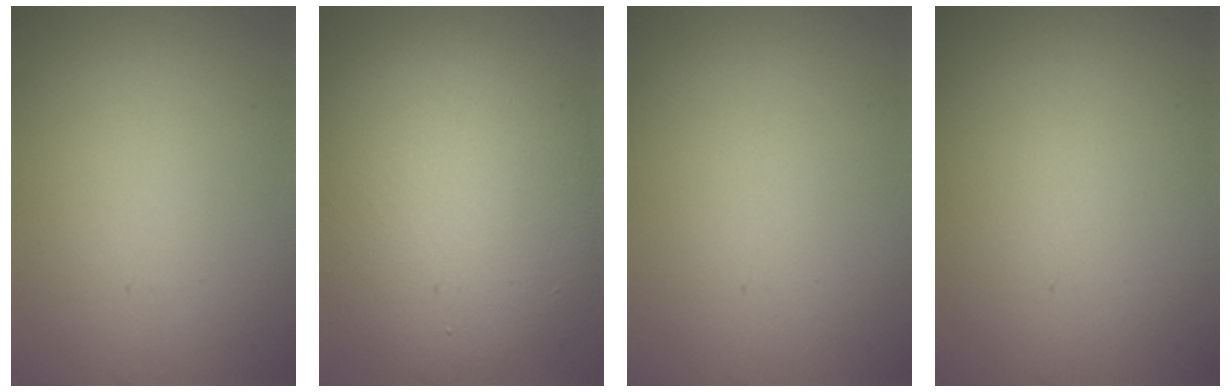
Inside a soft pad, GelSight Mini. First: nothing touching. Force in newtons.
{"total": 11.7, "press": 11.7, "slide": 0.8}
{"total": 0.0}
{"total": 0.0}